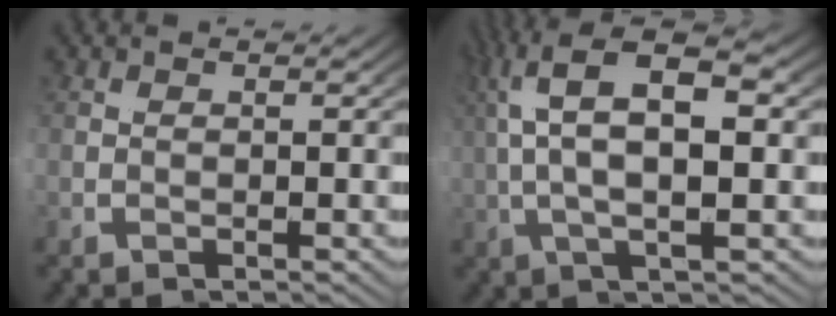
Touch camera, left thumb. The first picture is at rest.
{"total": 7.5, "force": [4.0, 0.3, 6.4], "torque": [-0.113, 0.037, 0.046]}